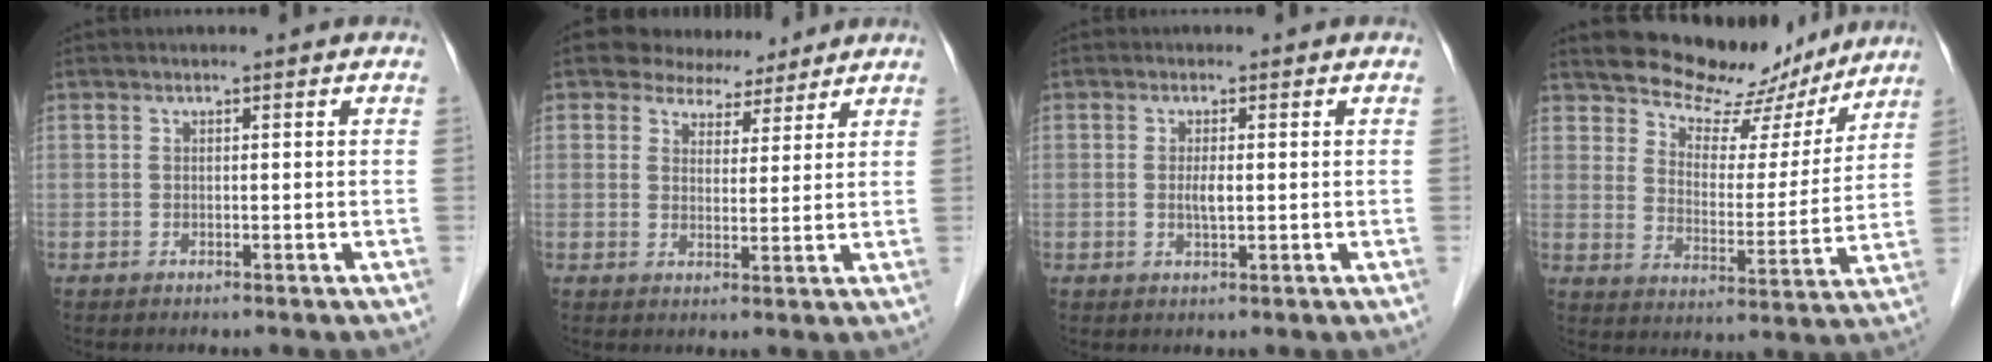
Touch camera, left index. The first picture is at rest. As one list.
[{"total": 4.7, "force": [4.0, 2.4, 0.6], "torque": [-0.002, 0.001, 0.058]}, {"total": 1.8, "force": [-0.2, 0.5, 1.7], "torque": [-0.038, -0.005, -0.004]}, {"total": 13.7, "force": [12.4, 4.9, 3.0], "torque": [-0.035, -0.014, 0.166]}]